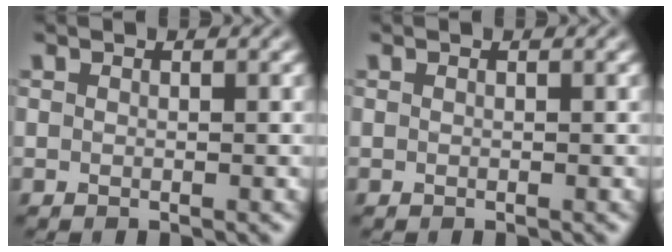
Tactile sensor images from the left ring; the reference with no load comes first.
{"total": 0.0}